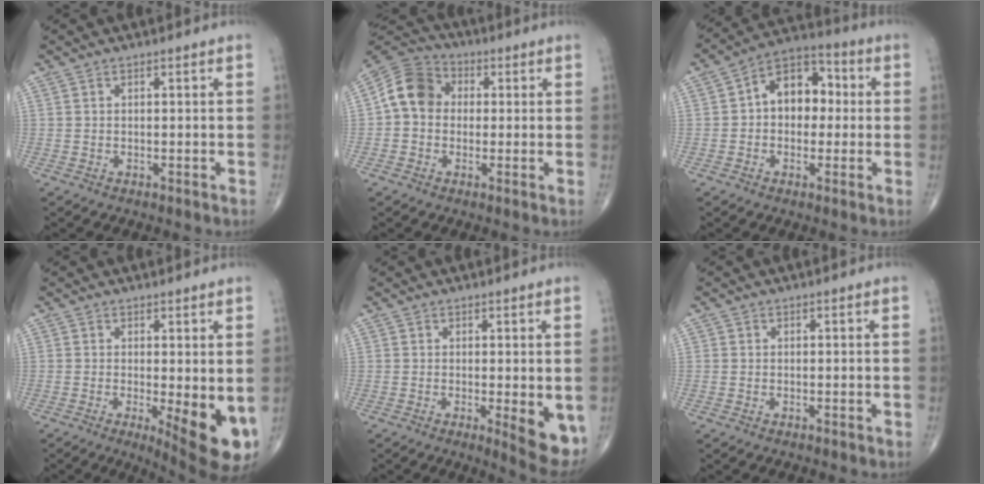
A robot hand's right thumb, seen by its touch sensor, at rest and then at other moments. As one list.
[{"total": 9.3, "force": [0.5, 7.7, 5.1], "torque": [-0.079, 0.026, -0.009]}, {"total": 11.3, "force": [0.9, 7.9, 8.0], "torque": [-0.086, 0.030, 0.001]}, {"total": 9.8, "force": [-1.5, 2.9, 9.3], "torque": [-0.120, -0.023, -0.012]}, {"total": 6.3, "force": [-0.8, 1.8, 6.0], "torque": [-0.071, -0.017, -0.007]}, {"total": 0.0}]